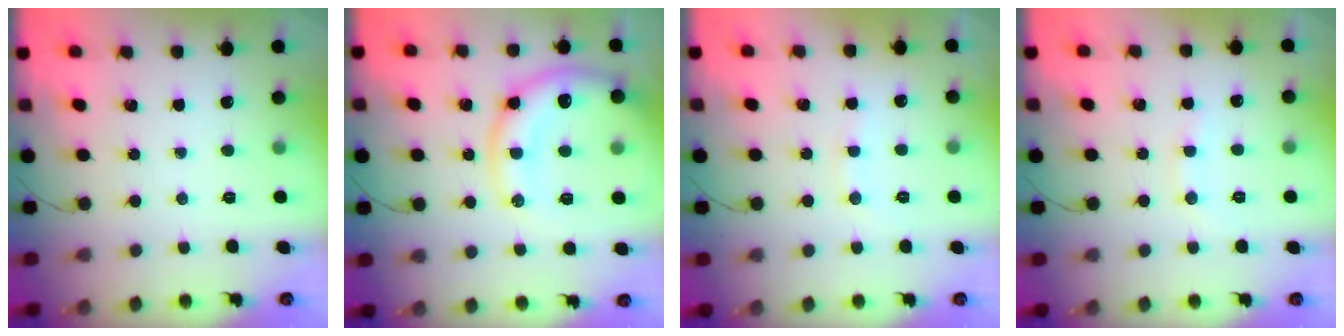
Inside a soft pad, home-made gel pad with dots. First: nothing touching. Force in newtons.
{"total": 15.0, "press": 14.9, "slide": 2.2}
{"total": 7.5, "press": 7.4, "slide": 1.5}
{"total": 6.1, "press": 6.0, "slide": 1.5}